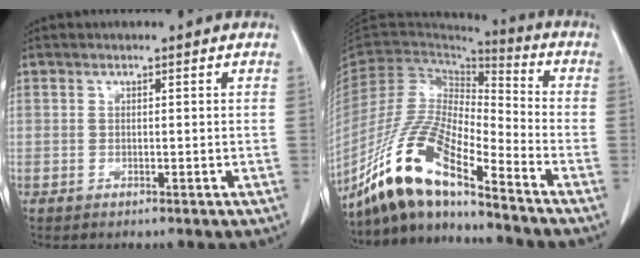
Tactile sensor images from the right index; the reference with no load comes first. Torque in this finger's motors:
{"motor_torque": [1.11, -1.03, 0.84, 0.21]}